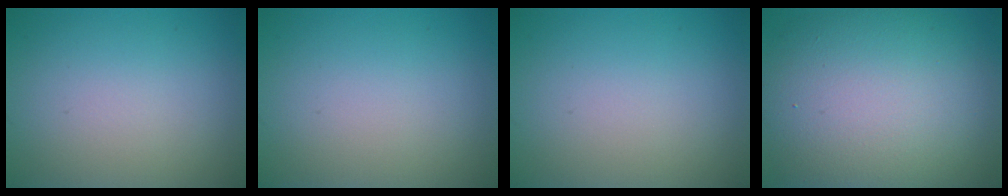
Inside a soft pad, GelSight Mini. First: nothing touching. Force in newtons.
{"total": 0.0}
{"total": 0.0}
{"total": 14.0, "press": 14.0, "slide": 0.6}